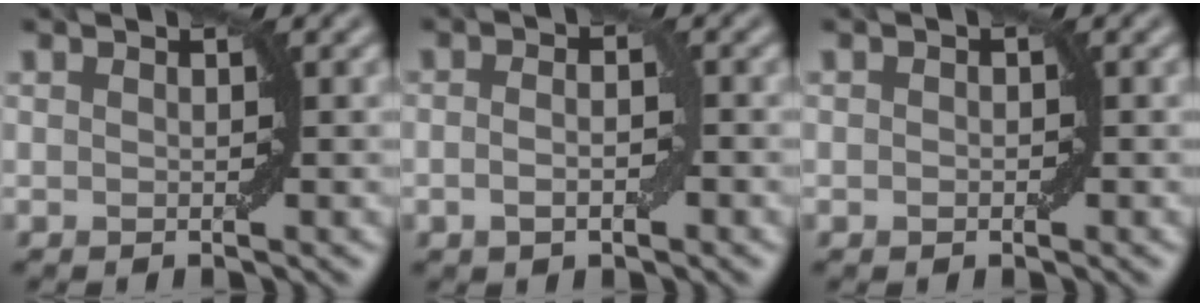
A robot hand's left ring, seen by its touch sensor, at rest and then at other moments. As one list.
[{"total": 2.2, "force": [-0.6, 1.0, 1.9], "torque": [-0.032, 0.000, -0.011]}, {"total": 0.6, "force": [-0.1, 0.5, 0.3], "torque": [-0.003, 0.001, -0.002]}]